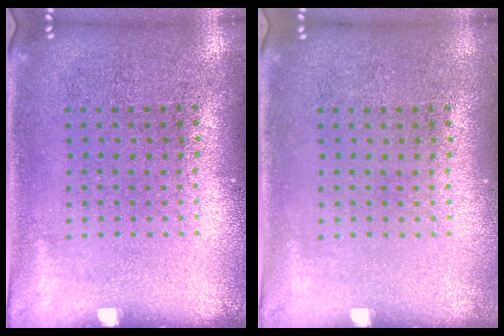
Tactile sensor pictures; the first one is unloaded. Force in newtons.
{"total": 0.0}